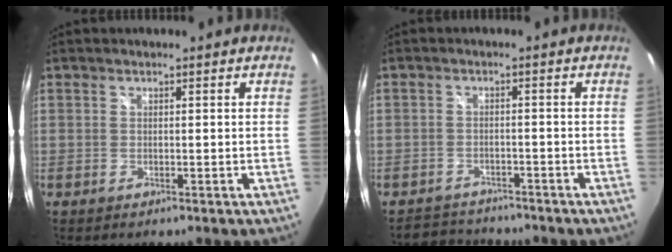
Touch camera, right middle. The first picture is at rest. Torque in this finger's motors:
{"motor_torque": [-0.22, -0.39, -0.43, -0.21]}